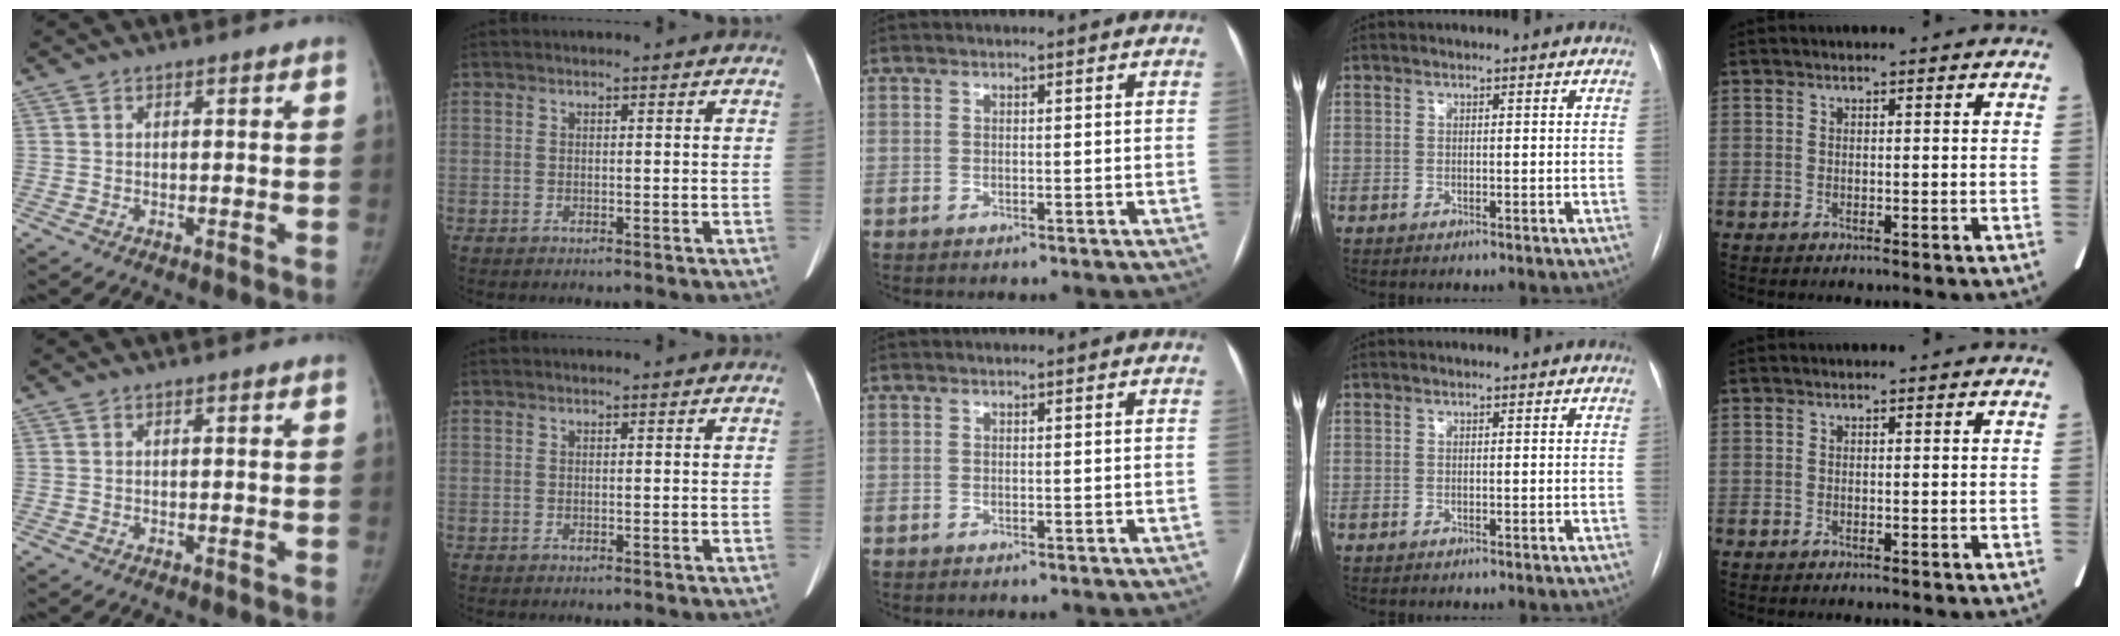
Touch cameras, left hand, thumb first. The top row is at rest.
{}